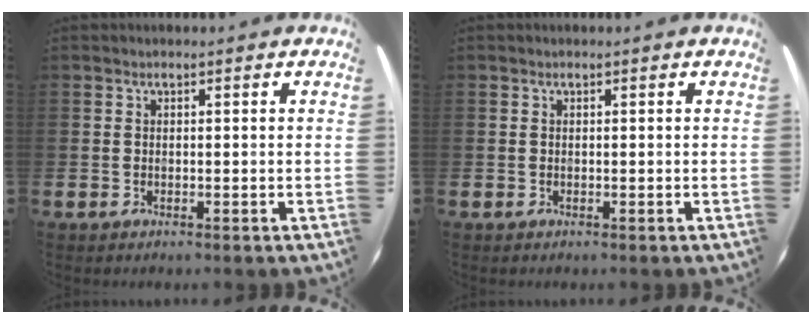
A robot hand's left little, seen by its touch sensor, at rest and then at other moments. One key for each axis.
{"total": 0.0}